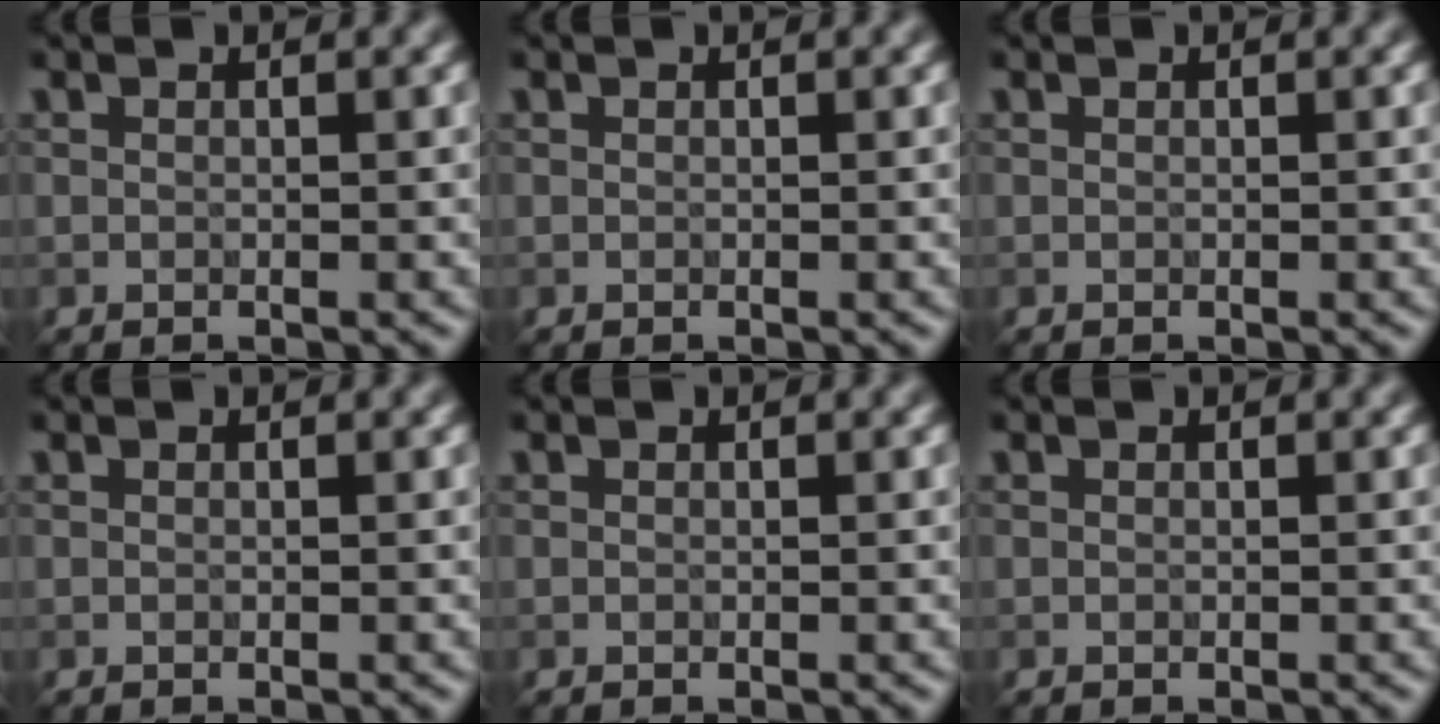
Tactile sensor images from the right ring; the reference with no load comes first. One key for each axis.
{"total": 0.0}
{"total": 0.0}
{"total": 0.0}
{"total": 0.0}
{"total": 0.0}